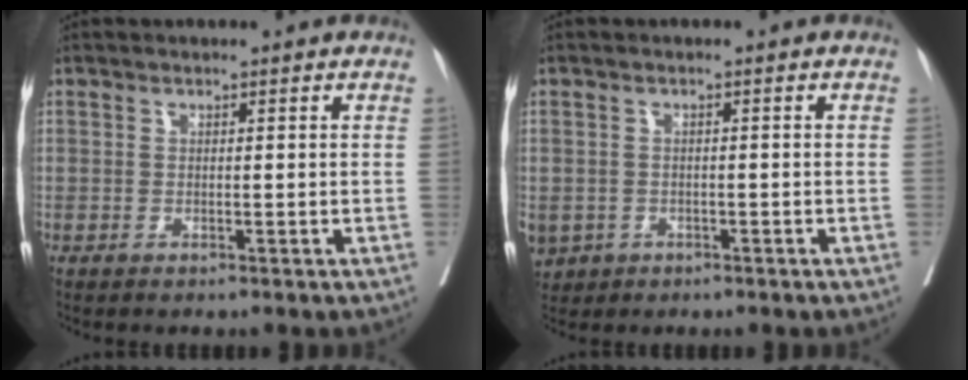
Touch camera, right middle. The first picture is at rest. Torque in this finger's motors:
{"motor_torque": [1.18, -0.96, 0.87, 0.21]}